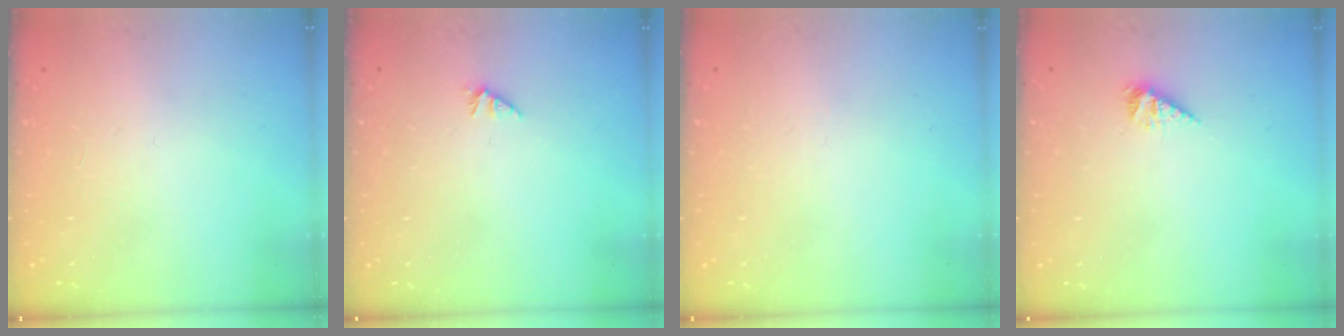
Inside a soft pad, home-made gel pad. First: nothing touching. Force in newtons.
{"total": 0.0}
{"total": 0.0}
{"total": 2.8, "press": 2.8, "slide": 0.5}